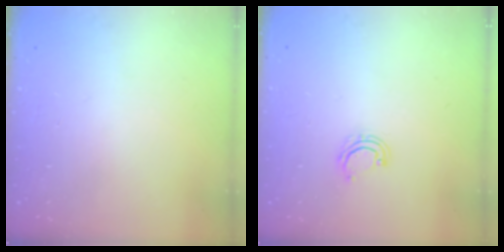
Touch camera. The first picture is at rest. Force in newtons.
{"total": 3.5, "press": 3.5, "slide": 0.3}